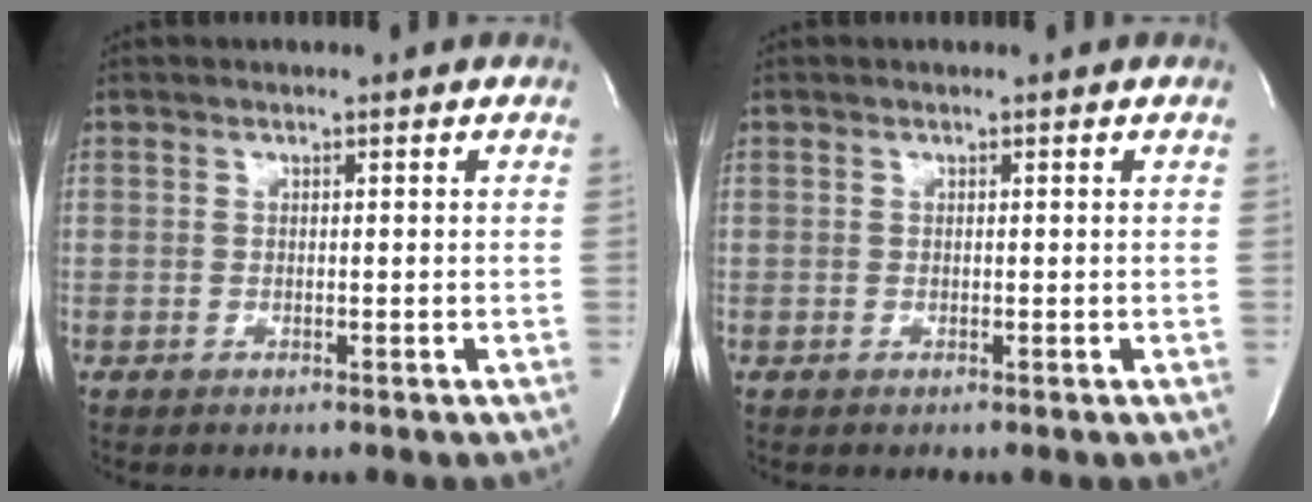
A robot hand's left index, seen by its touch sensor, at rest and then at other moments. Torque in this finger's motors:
{"motor_torque": [-0.24, -0.09, -0.05, -0.01]}